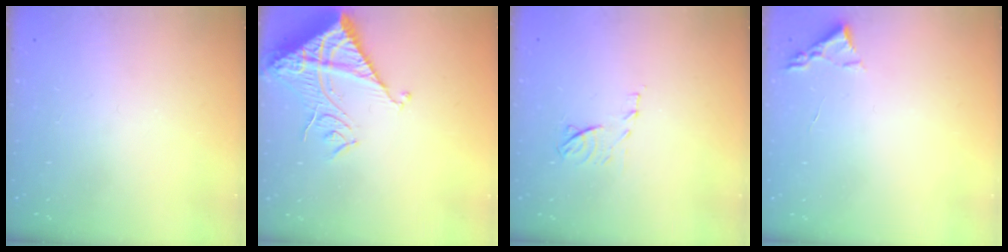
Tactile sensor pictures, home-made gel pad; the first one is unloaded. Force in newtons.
{"total": 14.3, "press": 14.2, "slide": 1.6}
{"total": 7.6, "press": 7.6, "slide": 0.7}
{"total": 2.2, "press": 2.2, "slide": 0.3}